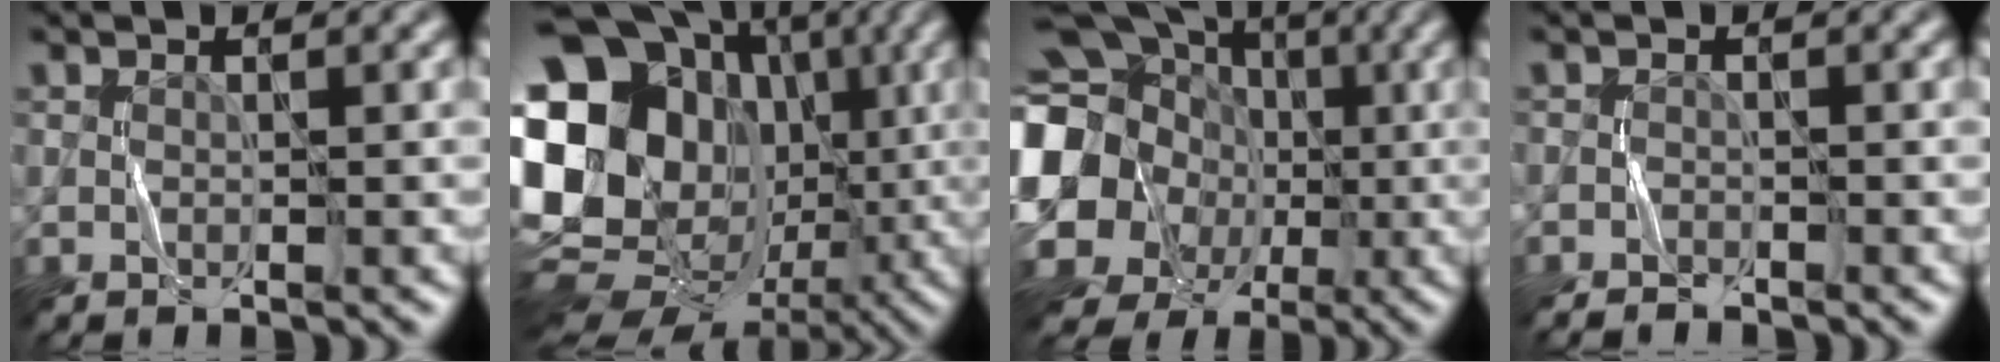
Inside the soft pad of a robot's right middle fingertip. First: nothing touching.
{"total": 24.0, "force": [-0.4, 20.9, 11.9], "torque": [-0.247, 0.033, -0.042]}
{"total": 21.6, "force": [-1.8, 19.0, 10.0], "torque": [-0.218, 0.012, -0.072]}
{"total": 1.4, "force": [-1.3, 0.4, 0.3], "torque": [-0.005, 0.000, -0.027]}